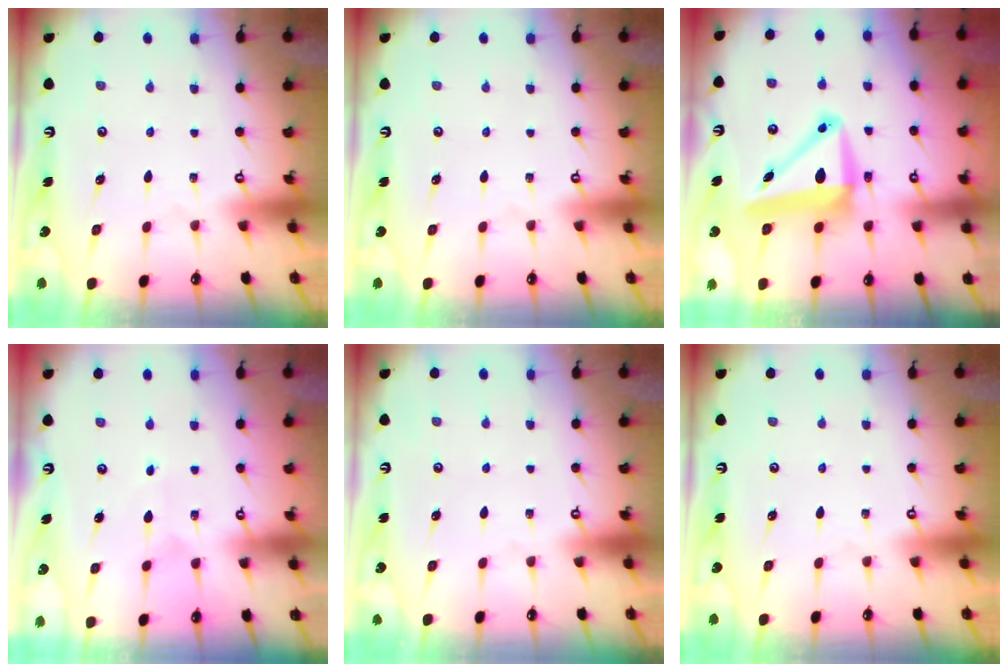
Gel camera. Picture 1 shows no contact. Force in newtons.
{"total": 0.0}
{"total": 10.1, "press": 9.9, "slide": 1.9}
{"total": 3.8, "press": 3.8, "slide": 0.3}
{"total": 0.0}
{"total": 0.0}